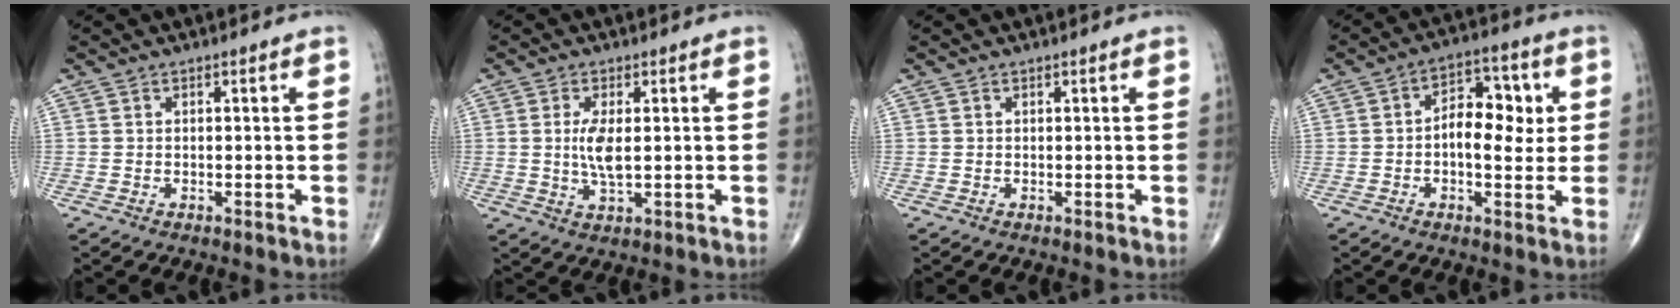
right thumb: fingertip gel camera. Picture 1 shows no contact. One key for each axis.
{"total": 5.3, "fx": 0.5, "fy": 1.9, "fz": 4.9, "tx": -0.104, "ty": -0.012, "tz": 0.011}
{"total": 0.0}
{"total": 10.1, "fx": 0.6, "fy": 5.8, "fz": 8.2, "tx": -0.095, "ty": 0.016, "tz": 0.006}